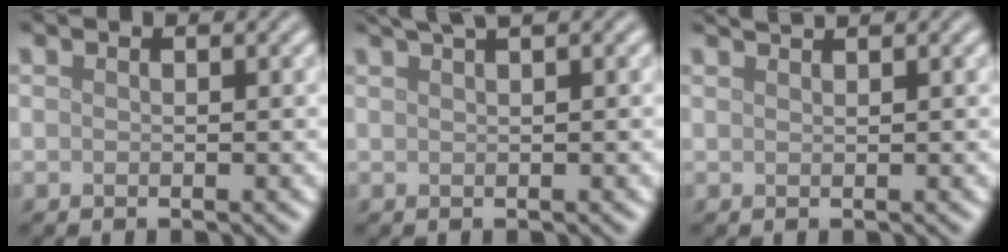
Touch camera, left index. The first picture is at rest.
{"total": 2.7, "force": [1.9, 0.6, 1.8], "torque": [-0.018, 0.006, 0.025]}
{"total": 1.6, "force": [1.3, 0.3, 0.8], "torque": [-0.006, 0.002, 0.013]}